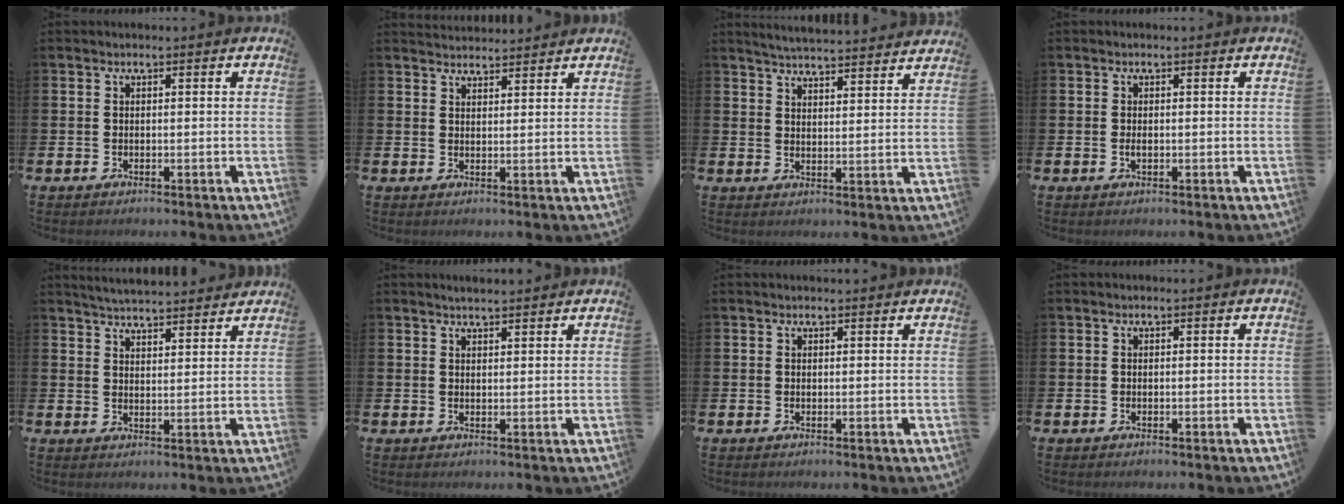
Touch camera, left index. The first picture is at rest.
{"total": 2.5, "force": [2.4, 0.3, -0.2], "torque": [0.000, -0.013, 0.045]}
{"total": 4.6, "force": [4.6, 0.0, 0.4], "torque": [-0.017, -0.034, 0.081]}
{"total": 0.9, "force": [0.0, 0.4, 0.8], "torque": [-0.019, 0.004, -0.001]}
{"total": 4.6, "force": [4.6, 0.2, 0.2], "torque": [-0.012, -0.028, 0.081]}
{"total": 2.3, "force": [2.3, 0.2, 0.3], "torque": [-0.008, -0.005, 0.041]}
{"total": 0.7, "force": [0.6, 0.0, 0.1], "torque": [0.009, -0.004, 0.010]}
{"total": 0.0}